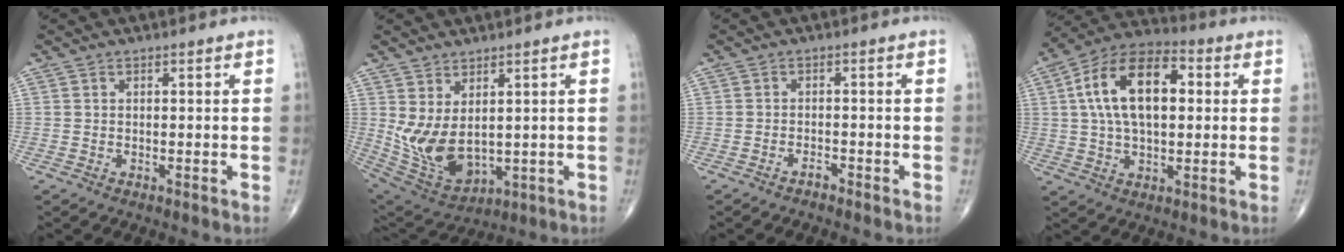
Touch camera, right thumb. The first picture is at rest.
{"total": 11.1, "force": [1.5, 6.0, 9.2], "torque": [-0.169, -0.024, 0.056]}
{"total": 1.2, "force": [-1.1, 0.2, 0.3], "torque": [-0.005, 0.008, -0.021]}
{"total": 17.1, "force": [3.0, 9.4, 14.0], "torque": [-0.242, 0.023, 0.045]}